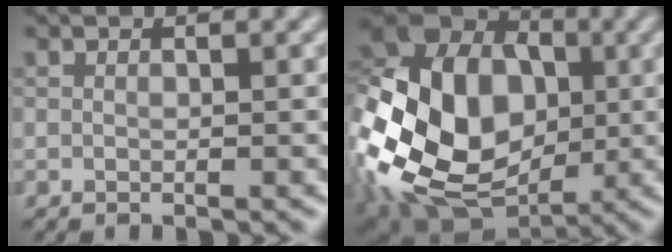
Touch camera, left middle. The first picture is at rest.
{"total": 16.6, "force": [-1.3, 12.3, 11.0], "torque": [-0.212, 0.005, -0.020]}